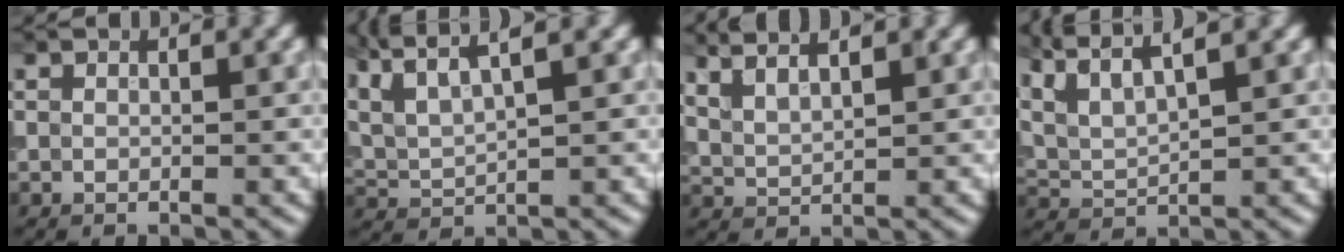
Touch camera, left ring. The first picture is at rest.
{"total": 7.8, "force": [5.7, 2.2, 4.9], "torque": [-0.102, 0.031, 0.076]}
{"total": 4.8, "force": [3.7, 1.6, 2.6], "torque": [-0.037, 0.027, 0.042]}
{"total": 8.5, "force": [6.4, 2.5, 5.1], "torque": [-0.111, 0.033, 0.088]}